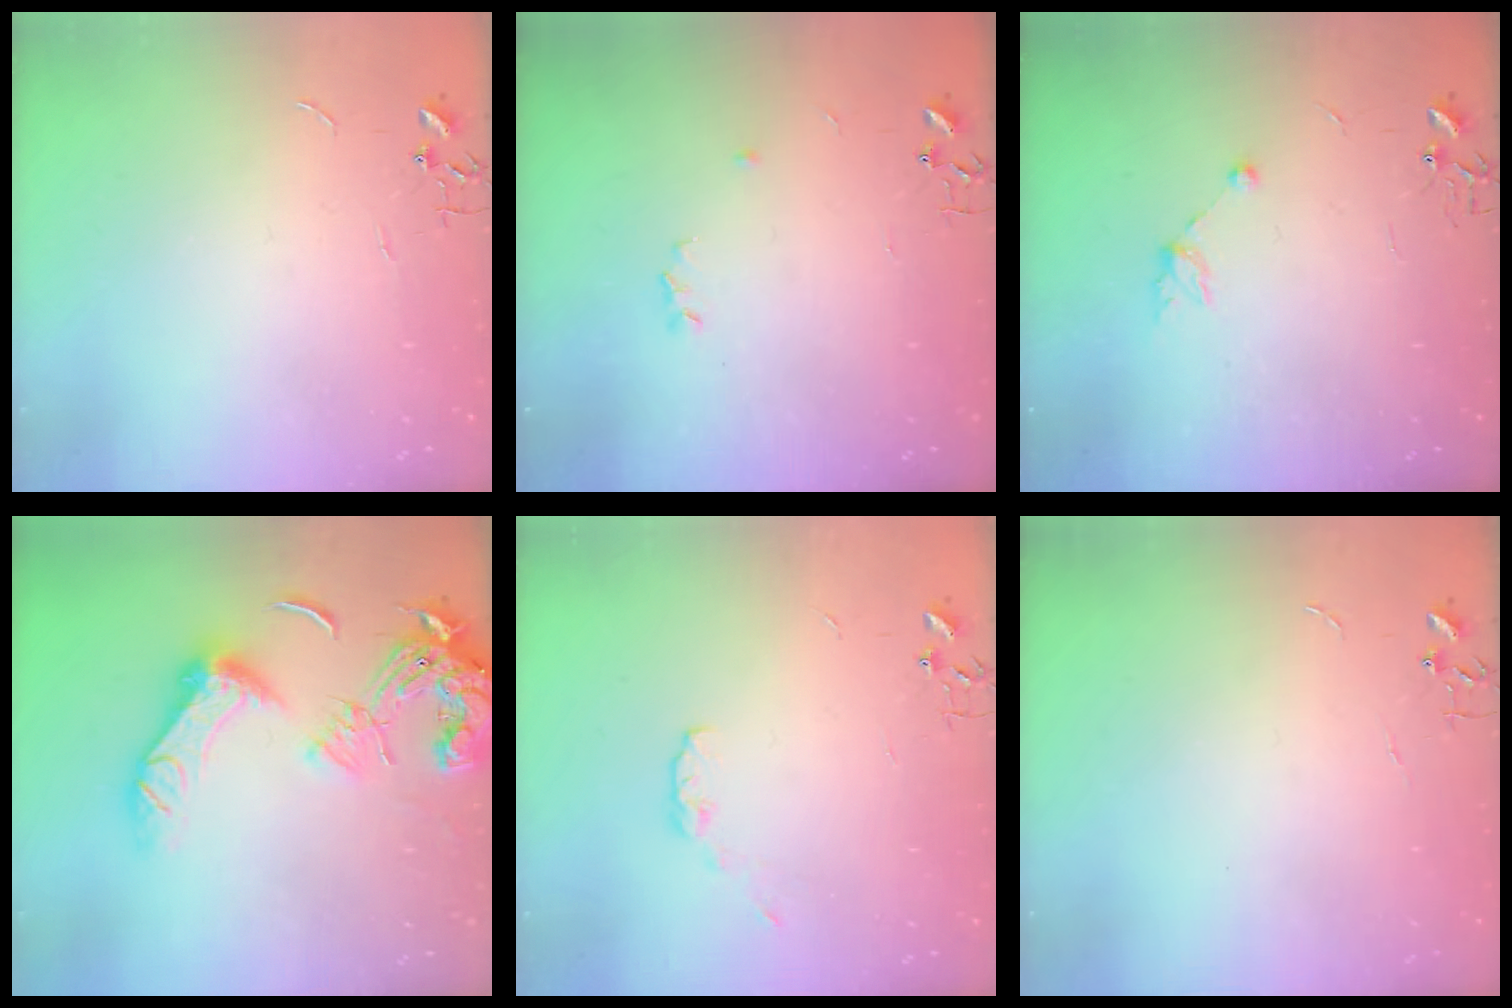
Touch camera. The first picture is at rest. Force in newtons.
{"total": 3.2, "press": 3.1, "slide": 0.7}
{"total": 6.4, "press": 6.2, "slide": 1.5}
{"total": 19.6, "press": 19.6, "slide": 1.8}
{"total": 5.3, "press": 5.2, "slide": 0.8}
{"total": 0.0}